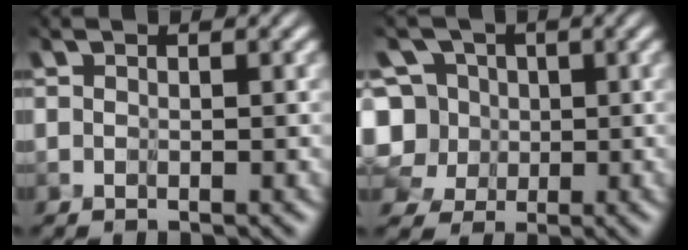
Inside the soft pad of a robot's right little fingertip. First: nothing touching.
{"total": 4.2, "force": [0.0, 4.0, 1.2], "torque": [-0.033, 0.021, -0.024]}